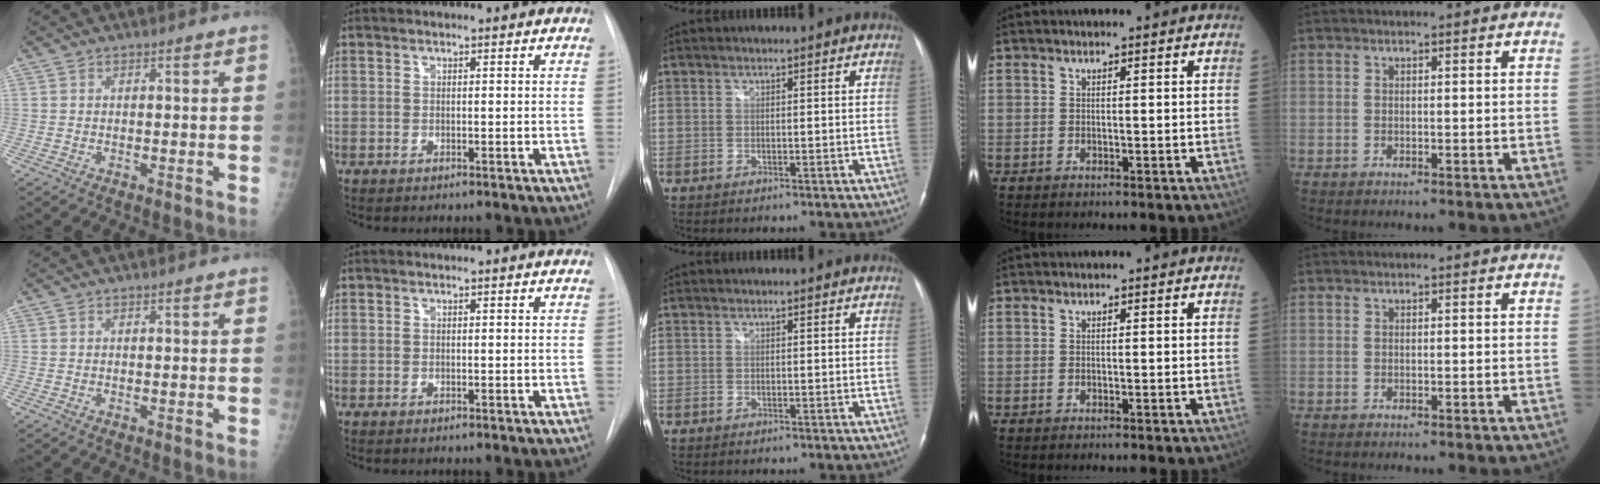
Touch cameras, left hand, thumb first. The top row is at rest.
{}